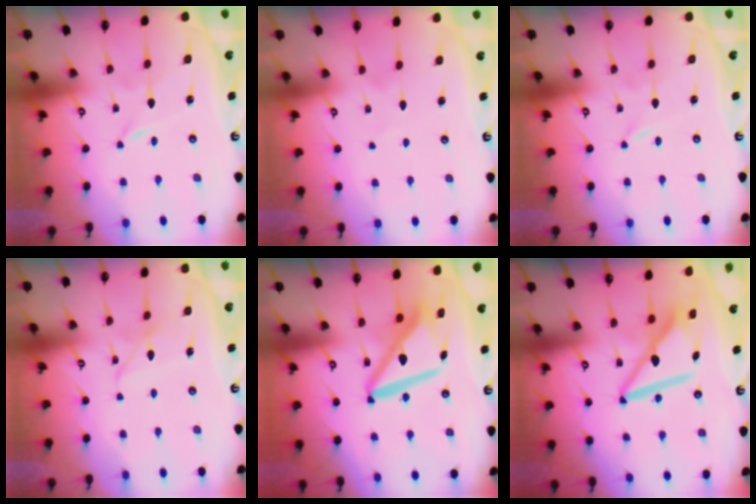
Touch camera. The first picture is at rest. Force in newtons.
{"total": 2.8, "press": 2.7, "slide": 0.3}
{"total": 0.0}
{"total": 4.6, "press": 4.5, "slide": 0.4}
{"total": 12.2, "press": 12.1, "slide": 1.5}
{"total": 10.6, "press": 10.5, "slide": 1.2}